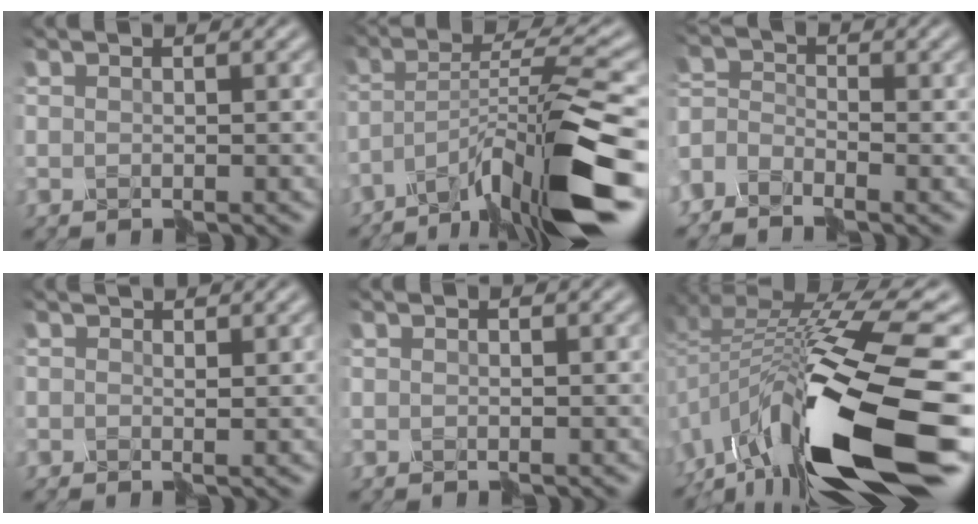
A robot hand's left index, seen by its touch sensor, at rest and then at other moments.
{"total": 11.6, "force": [-7.5, 1.6, 8.6], "torque": [-0.147, 0.024, -0.134]}
{"total": 3.7, "force": [-3.3, 1.6, 0.9], "torque": [-0.038, 0.005, -0.076]}
{"total": 0.5, "force": [0.4, 0.3, -0.1], "torque": [-0.005, 0.008, 0.005]}
{"total": 0.0}
{"total": 16.0, "force": [-7.4, 4.6, 13.4], "torque": [-0.236, 0.007, -0.131]}